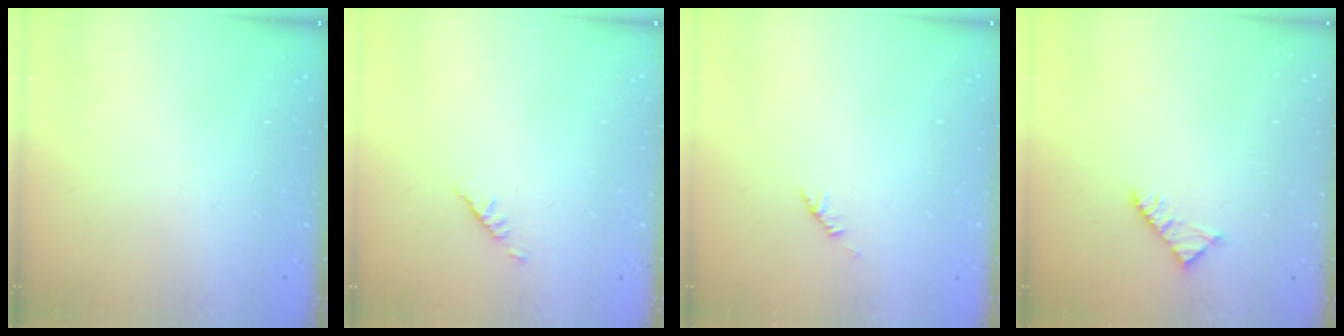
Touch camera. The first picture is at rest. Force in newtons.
{"total": 1.9, "press": 1.8, "slide": 0.5}
{"total": 1.9, "press": 1.8, "slide": 0.6}
{"total": 2.3, "press": 2.3, "slide": 0.4}